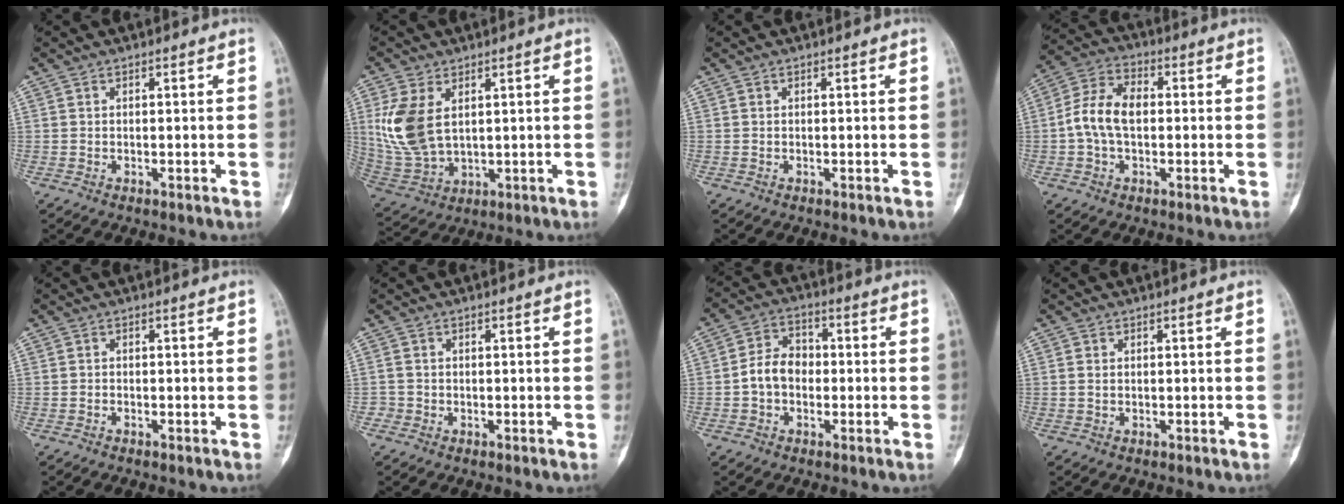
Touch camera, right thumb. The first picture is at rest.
{"total": 11.4, "force": [2.9, 6.9, 8.7], "torque": [-0.186, -0.011, 0.073]}
{"total": 0.0}
{"total": 9.2, "force": [-0.4, 5.9, 7.1], "torque": [-0.139, 0.030, -0.015]}
{"total": 0.0}
{"total": 1.2, "force": [-0.5, 1.1, -0.1], "torque": [0.007, 0.007, -0.014]}
{"total": 7.0, "force": [-1.0, 5.4, 4.3], "torque": [-0.063, 0.027, -0.030]}
{"total": 0.6, "force": [0.1, 0.4, 0.4], "torque": [-0.006, 0.001, 0.003]}